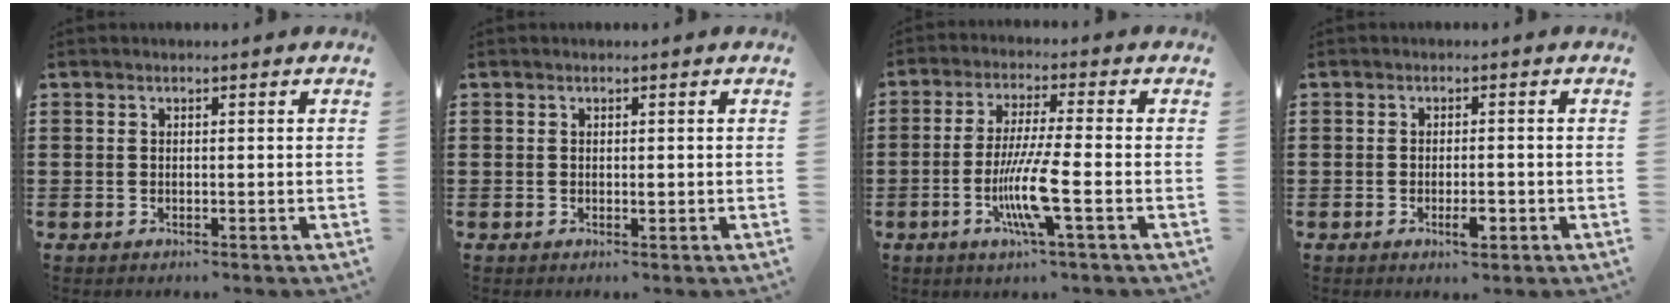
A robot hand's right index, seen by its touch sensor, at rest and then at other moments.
{"total": 0.7, "force": [-0.1, 0.2, 0.7], "torque": [-0.013, -0.002, -0.001]}
{"total": 9.2, "force": [-2.8, 0.6, 8.7], "torque": [-0.177, -0.019, -0.057]}
{"total": 2.9, "force": [-1.2, 0.9, 2.5], "torque": [-0.050, -0.001, -0.024]}